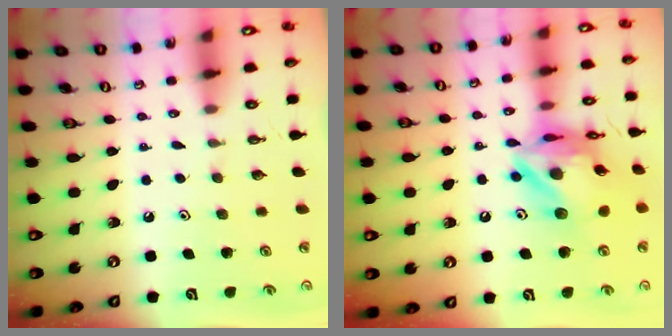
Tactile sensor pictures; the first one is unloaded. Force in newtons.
{"total": 18.0, "press": 17.9, "slide": 2.0}